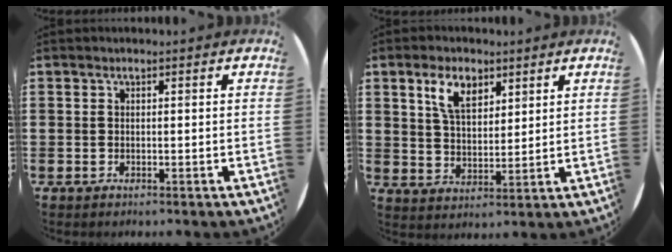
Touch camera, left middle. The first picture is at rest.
{"total": 5.9, "force": [3.7, 3.0, 3.5], "torque": [-0.073, 0.006, 0.066]}